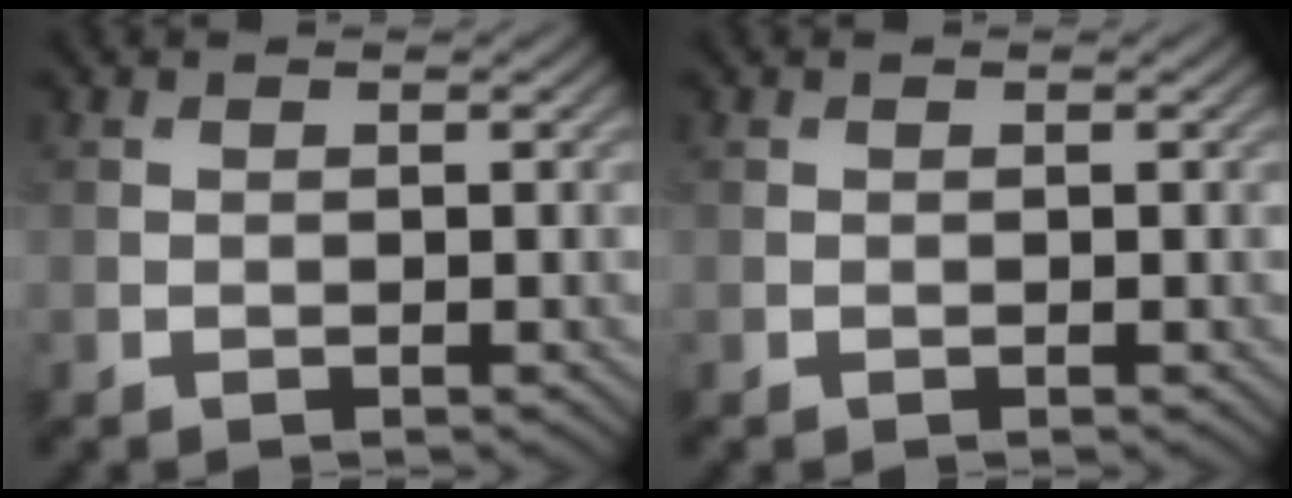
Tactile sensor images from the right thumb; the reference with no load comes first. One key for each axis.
{"total": 0.0}